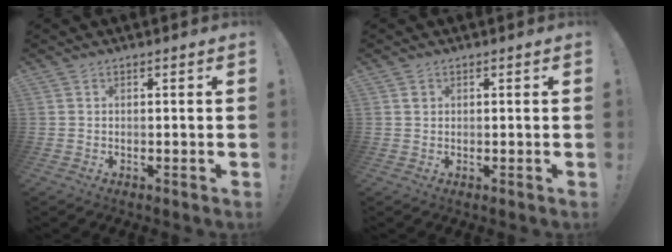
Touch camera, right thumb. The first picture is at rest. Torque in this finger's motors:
{"motor_torque": [0.17, 0.11, 0.07, 0.16, -0.08]}